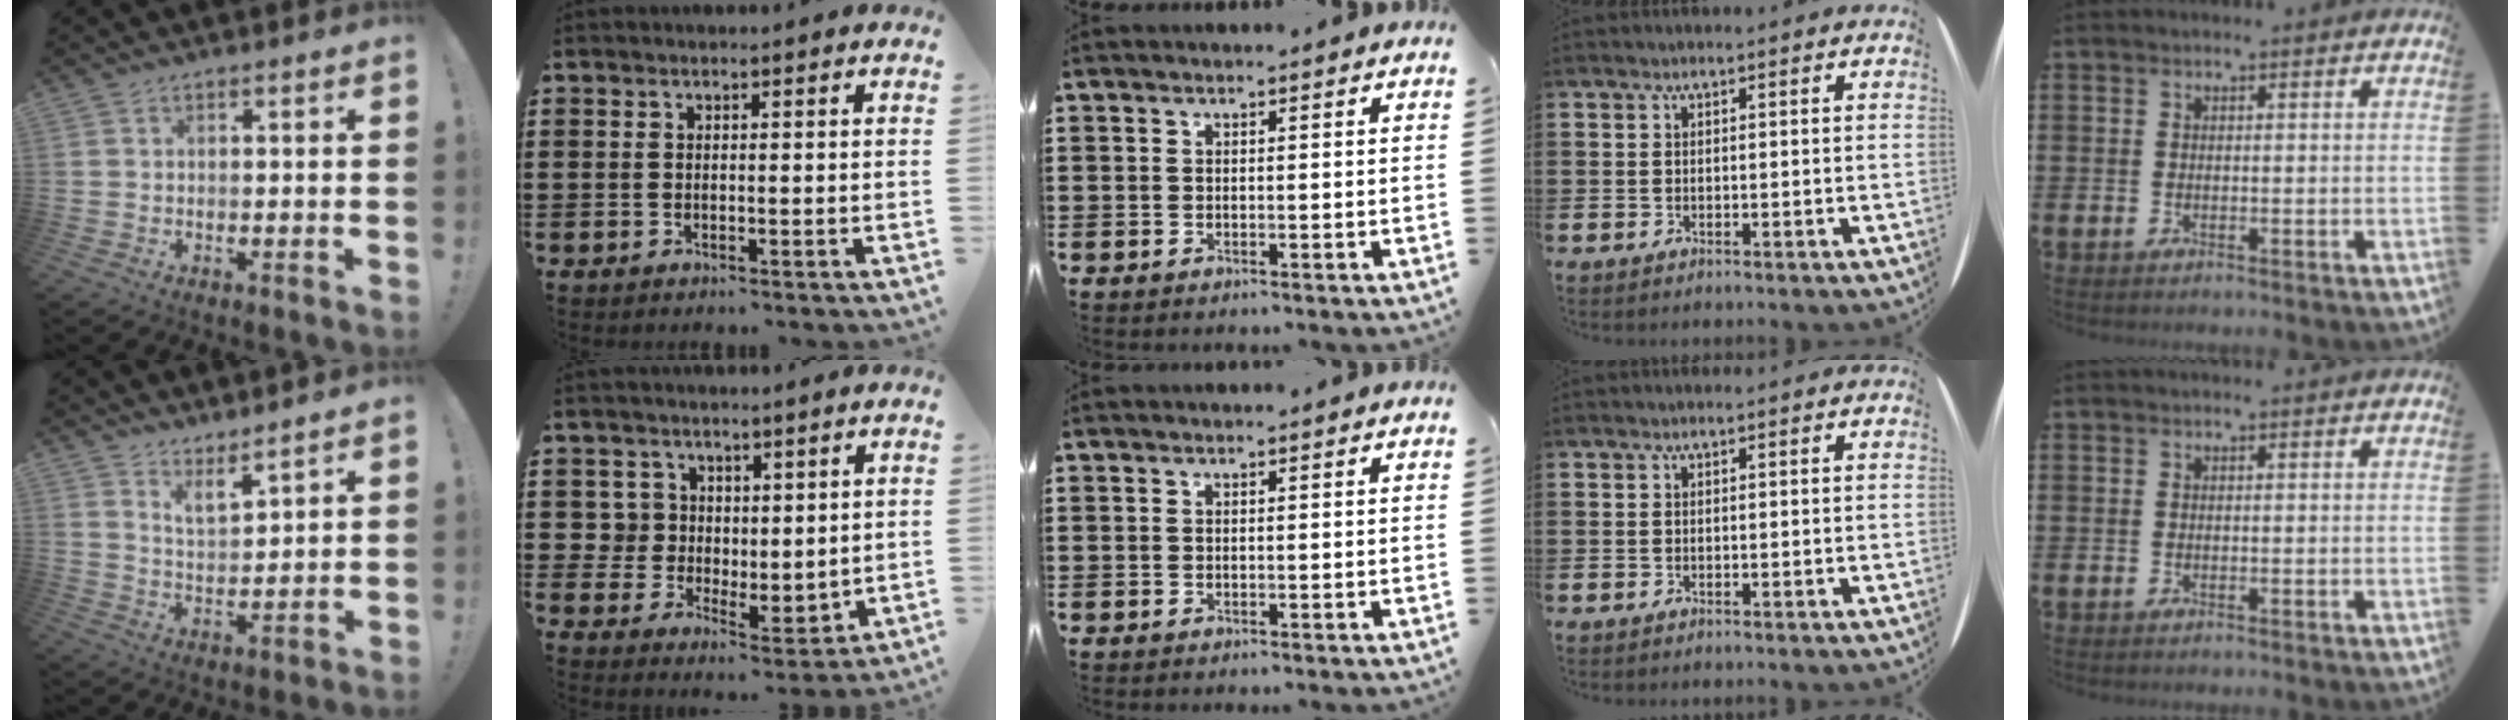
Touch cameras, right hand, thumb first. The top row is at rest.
{"thumb": {"total": 5.8, "force": [5.4, 1.0, 2.1], "torque": [-0.041, -0.036, 0.097]}, "index": {"total": 5.6, "force": [3.5, 4.4, 0.4], "torque": [-0.038, 0.000, 0.069]}}